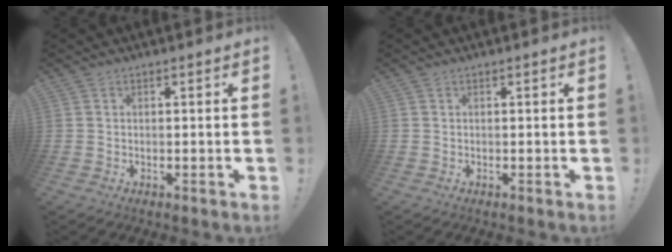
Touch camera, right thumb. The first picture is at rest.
{"total": 0.0}